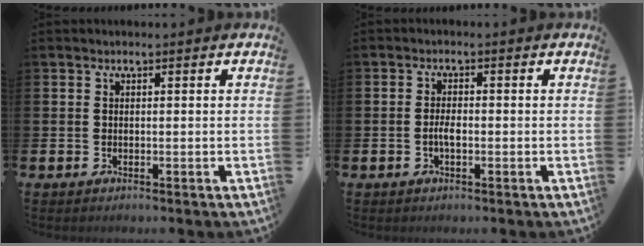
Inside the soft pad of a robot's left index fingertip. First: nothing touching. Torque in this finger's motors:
{"motor_torque": [0.51, 0.37, 0.06, 0.02]}